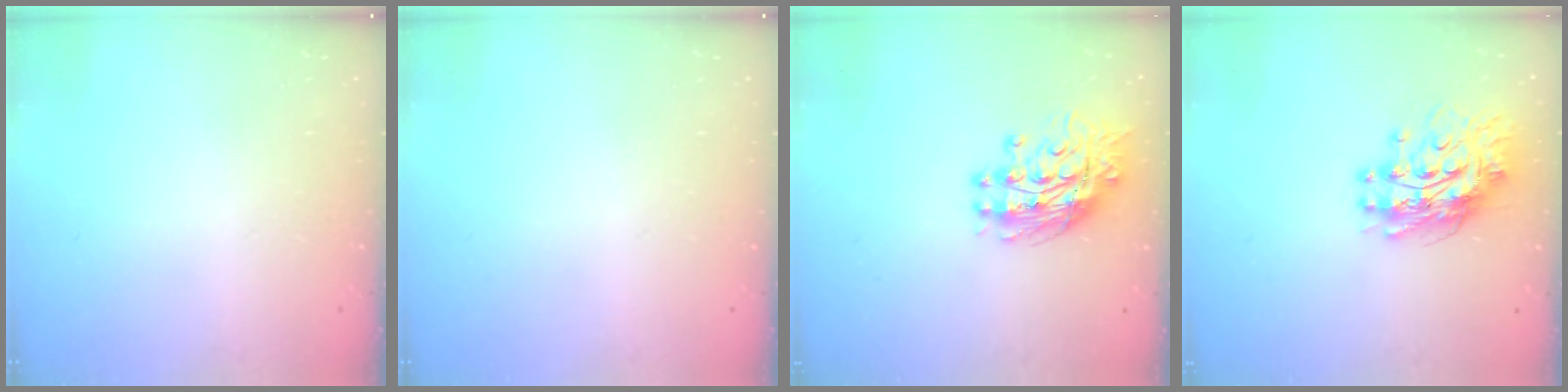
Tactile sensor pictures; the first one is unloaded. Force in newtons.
{"total": 0.0}
{"total": 11.1, "press": 11.0, "slide": 1.5}
{"total": 11.1, "press": 11.1, "slide": 1.0}